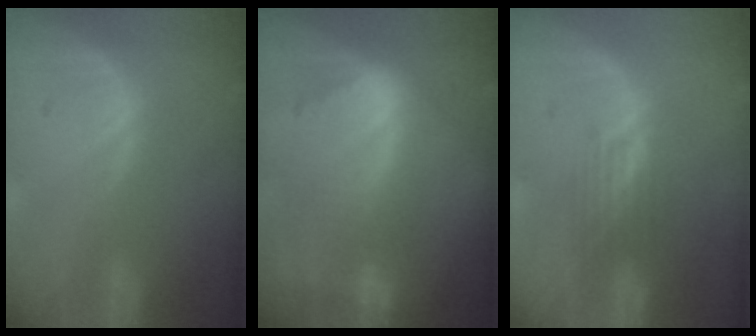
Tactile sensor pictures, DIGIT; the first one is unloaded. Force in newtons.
{"total": 9.5, "press": 8.2, "slide": 4.8}
{"total": 3.8, "press": 3.1, "slide": 2.1}